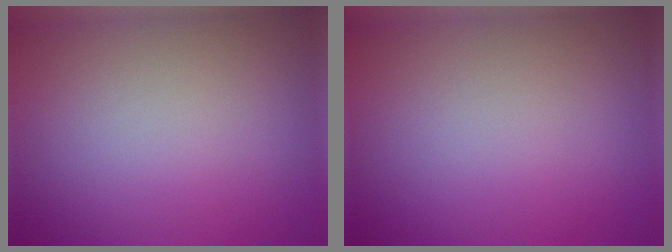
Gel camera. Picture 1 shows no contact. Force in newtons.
{"total": 0.0}